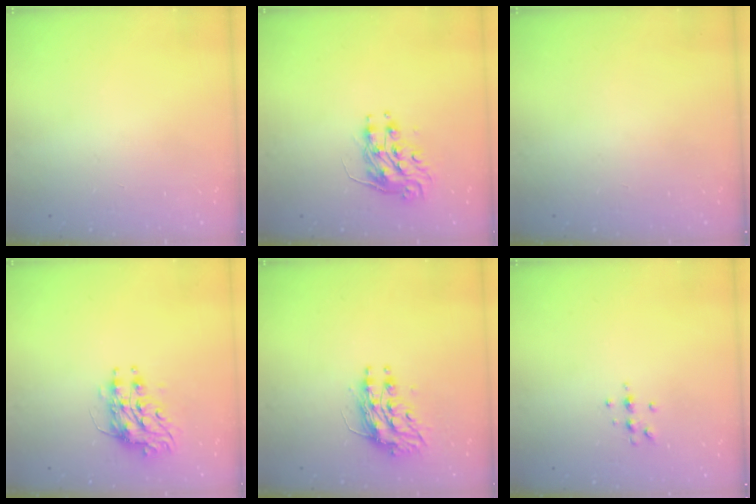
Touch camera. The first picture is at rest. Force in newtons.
{"total": 8.8, "press": 8.7, "slide": 0.4}
{"total": 0.0}
{"total": 8.1, "press": 8.1, "slide": 0.2}
{"total": 10.2, "press": 10.2, "slide": 0.7}
{"total": 4.9, "press": 4.9, "slide": 0.7}